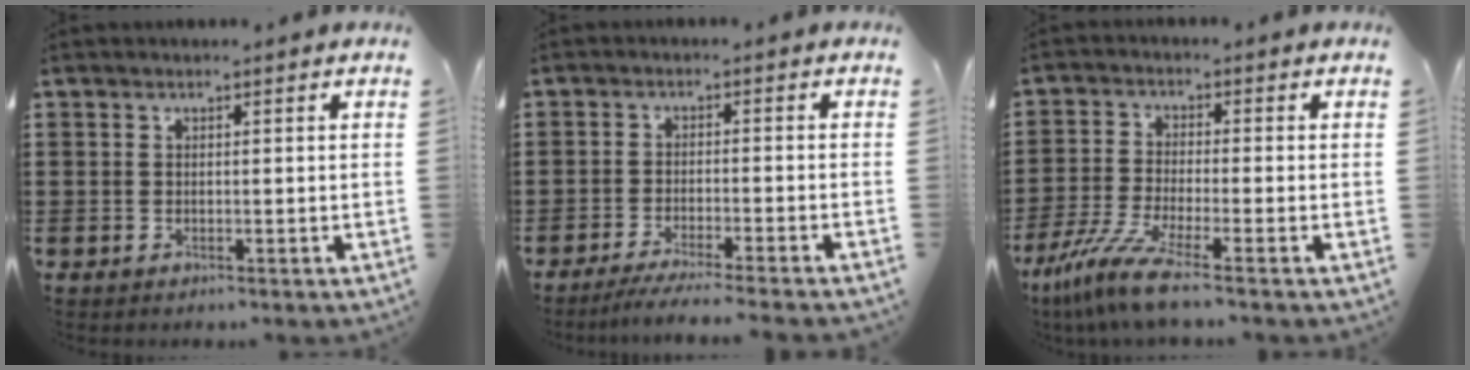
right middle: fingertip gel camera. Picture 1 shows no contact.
{"total": 3.5, "force": [-3.1, -0.5, 1.5], "torque": [-0.026, -0.007, -0.060]}
{"total": 6.8, "force": [-4.9, 0.1, 4.8], "torque": [-0.121, -0.028, -0.098]}